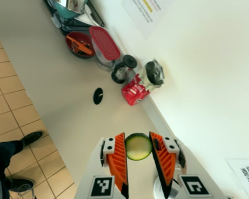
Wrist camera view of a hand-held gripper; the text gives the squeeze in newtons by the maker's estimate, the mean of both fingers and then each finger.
{"total": 8.9, "left": 9.2, "right": 8.7}